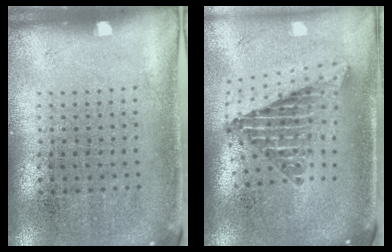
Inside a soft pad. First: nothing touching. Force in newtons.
{"total": 2.3, "press": 1.5, "slide": 1.7}